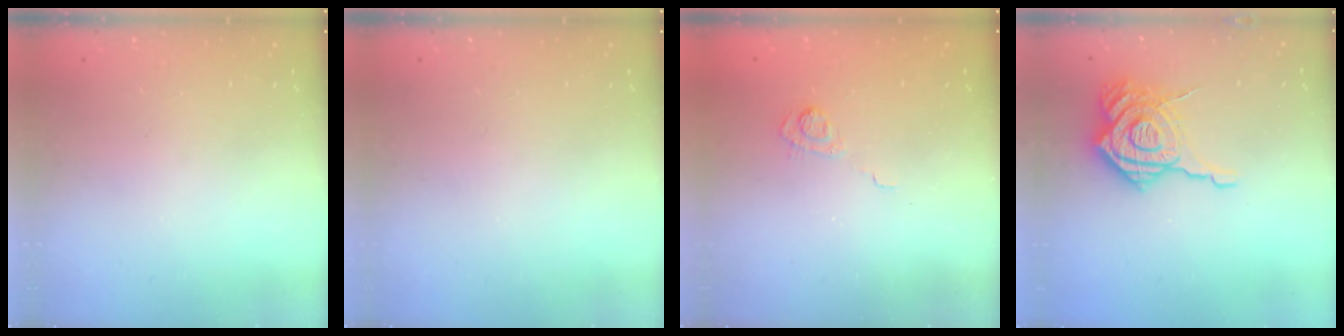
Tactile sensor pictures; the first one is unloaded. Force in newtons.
{"total": 0.0}
{"total": 3.8, "press": 3.5, "slide": 1.6}
{"total": 19.3, "press": 19.2, "slide": 2.0}